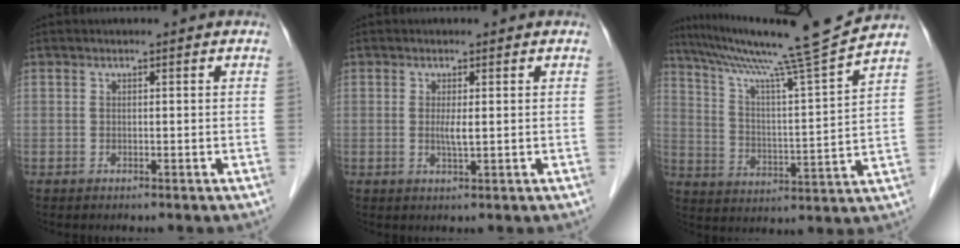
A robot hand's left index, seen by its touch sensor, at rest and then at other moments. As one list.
[{"total": 2.0, "force": [0.1, 0.1, 1.9], "torque": [-0.043, -0.003, 0.003]}, {"total": 17.0, "force": [15.0, -3.3, 7.2], "torque": [-0.125, -0.037, 0.231]}]